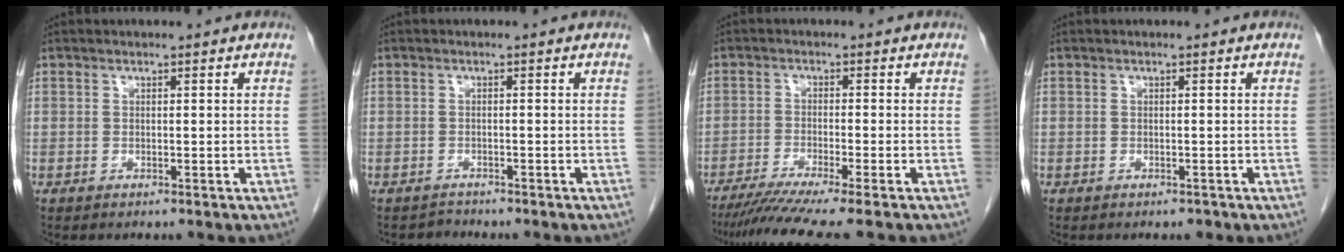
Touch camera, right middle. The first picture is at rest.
{"total": 1.1, "force": [-1.0, 0.2, -0.5], "torque": [0.010, -0.004, -0.018]}
{"total": 8.6, "force": [-7.1, -1.3, 4.7], "torque": [-0.060, -0.026, -0.114]}
{"total": 0.6, "force": [-0.5, 0.4, 0.1], "torque": [0.000, 0.003, -0.007]}